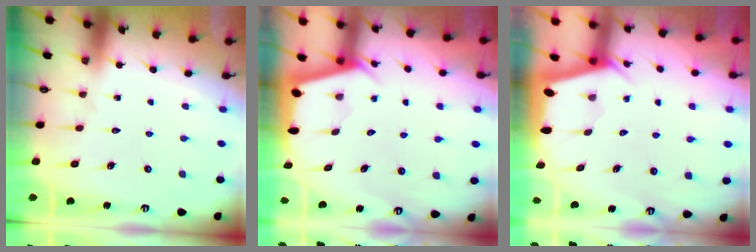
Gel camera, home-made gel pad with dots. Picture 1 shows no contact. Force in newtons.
{"total": 2.4, "press": 2.4, "slide": 0.3}
{"total": 2.1, "press": 2.0, "slide": 0.3}